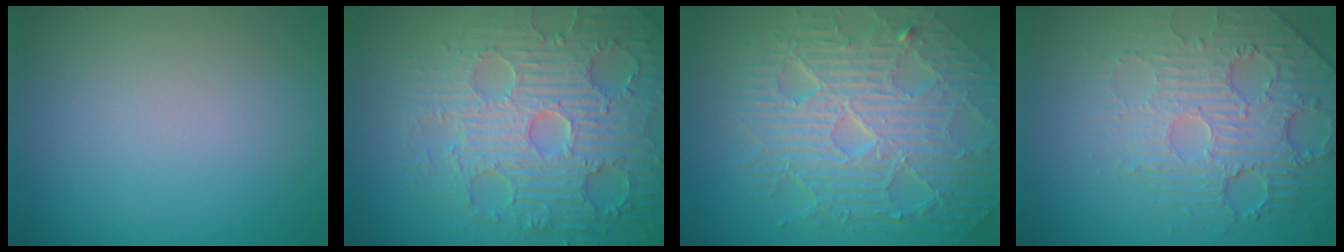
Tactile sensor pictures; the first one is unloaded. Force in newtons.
{"total": 8.0, "press": 6.4, "slide": 4.8}
{"total": 10.2, "press": 6.6, "slide": 7.8}
{"total": 4.3, "press": 4.0, "slide": 1.6}